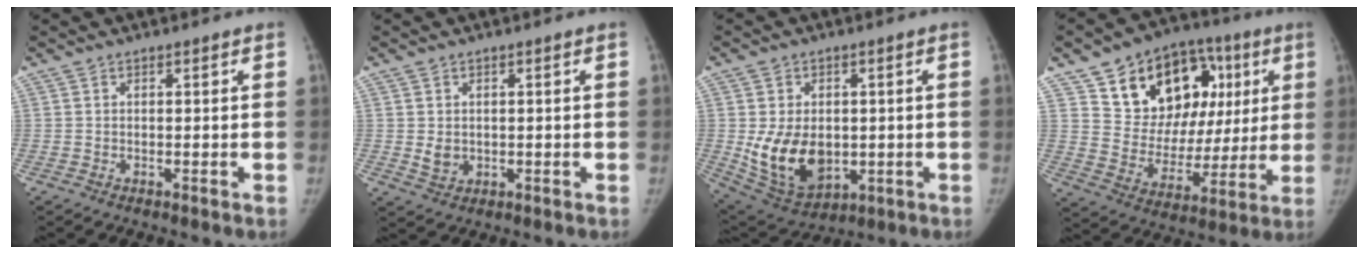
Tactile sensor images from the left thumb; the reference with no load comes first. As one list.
[{"total": 3.0, "force": [0.1, 2.5, 1.7], "torque": [-0.020, -0.004, 0.011]}, {"total": 12.5, "force": [-0.8, 8.8, 8.8], "torque": [-0.128, -0.011, 0.011]}, {"total": 22.2, "force": [8.3, 15.1, 14.1], "torque": [-0.152, 0.006, 0.138]}]